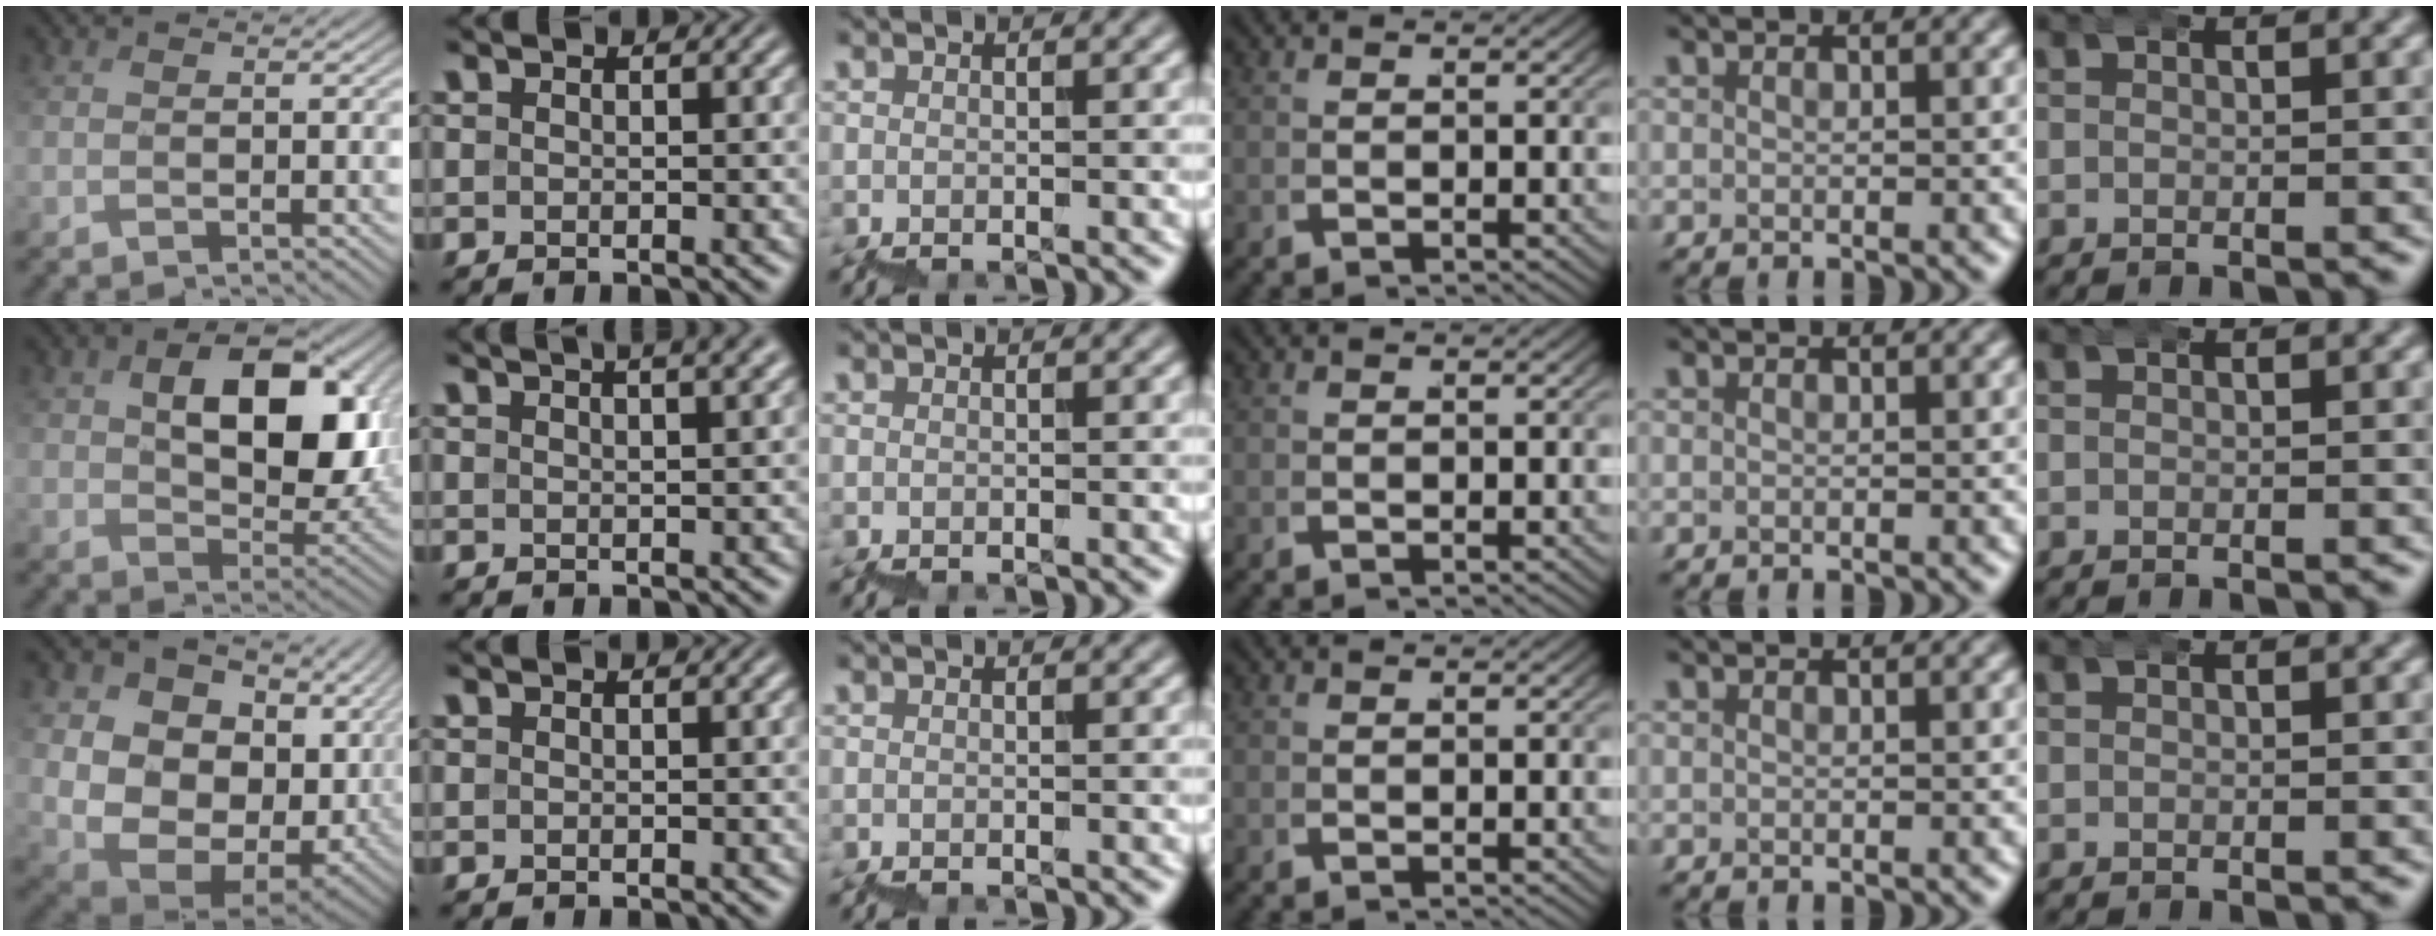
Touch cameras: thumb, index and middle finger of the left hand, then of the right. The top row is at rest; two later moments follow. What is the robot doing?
{"motion": "wrap", "object": "bubble wrap"}